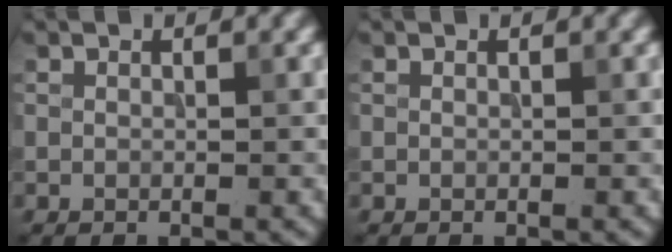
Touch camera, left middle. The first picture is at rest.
{"total": 0.0}